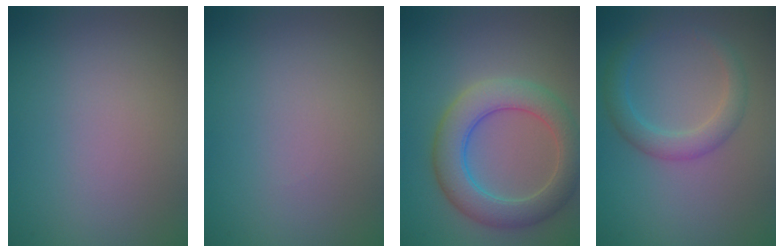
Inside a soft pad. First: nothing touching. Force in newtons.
{"total": 0.0}
{"total": 5.9, "press": 5.9, "slide": 0.4}
{"total": 2.7, "press": 2.7, "slide": 0.1}